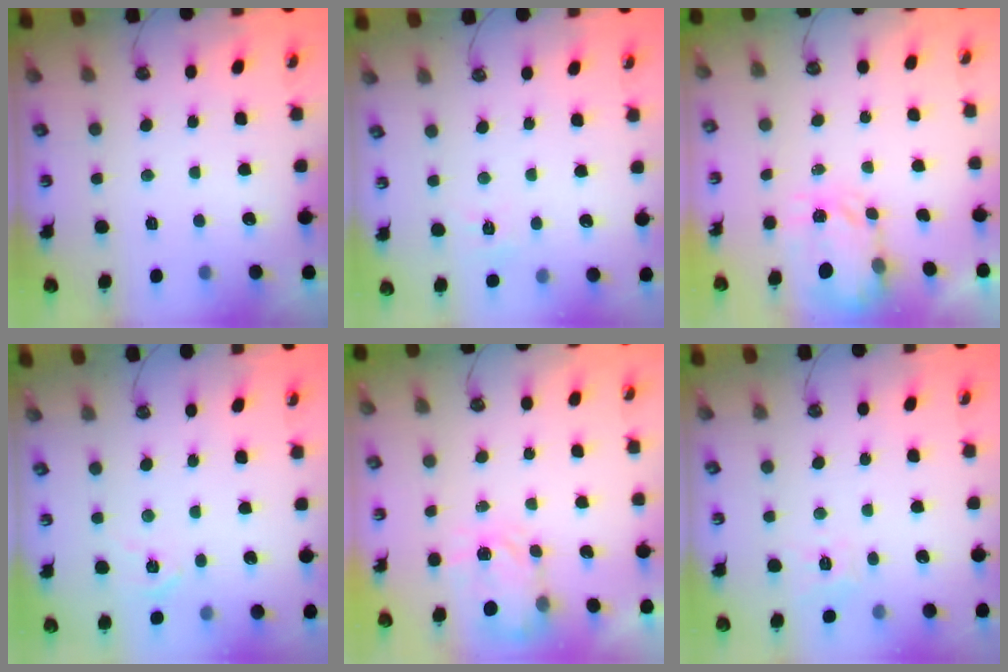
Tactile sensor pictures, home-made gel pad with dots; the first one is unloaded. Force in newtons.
{"total": 5.5, "press": 5.4, "slide": 0.7}
{"total": 3.6, "press": 3.5, "slide": 0.4}
{"total": 5.1, "press": 5.0, "slide": 0.7}
{"total": 3.8, "press": 3.8, "slide": 0.6}
{"total": 7.7, "press": 7.6, "slide": 0.8}